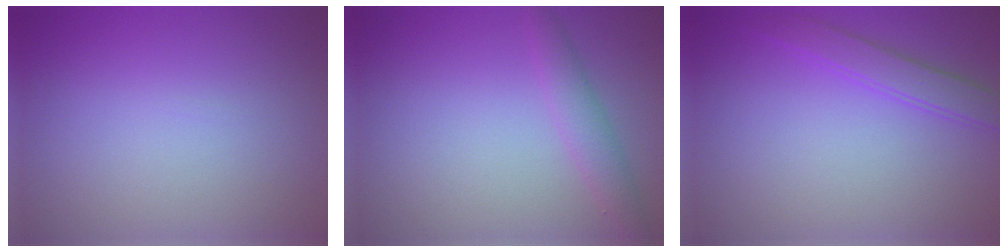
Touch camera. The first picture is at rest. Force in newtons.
{"total": 2.2, "press": 2.2, "slide": 0.0}
{"total": 2.2, "press": 2.2, "slide": 0.1}